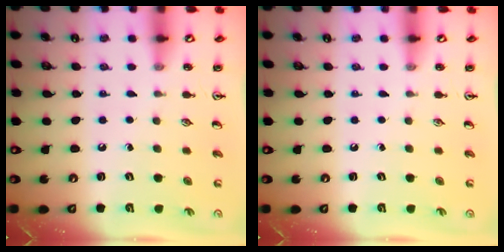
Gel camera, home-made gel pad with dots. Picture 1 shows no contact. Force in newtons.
{"total": 0.0}